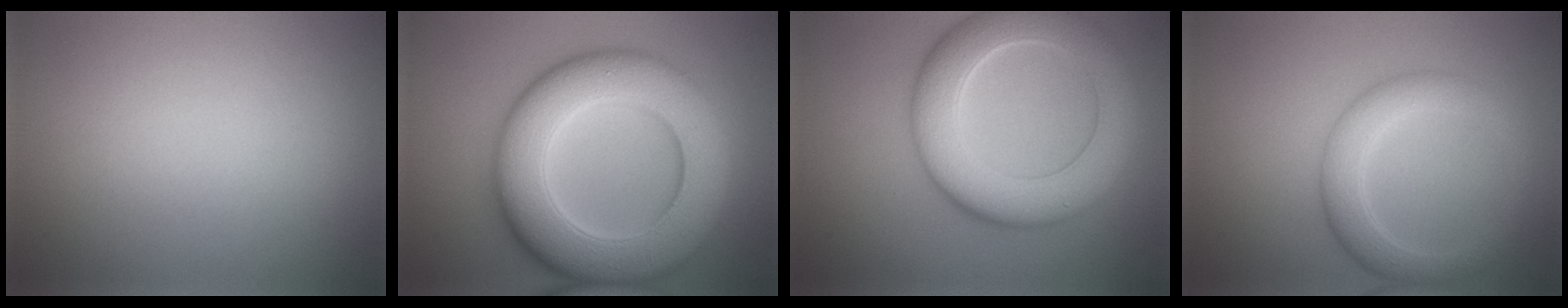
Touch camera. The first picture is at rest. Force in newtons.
{"total": 13.3, "press": 13.3, "slide": 0.2}
{"total": 8.9, "press": 8.8, "slide": 0.7}
{"total": 4.0, "press": 4.0, "slide": 0.1}